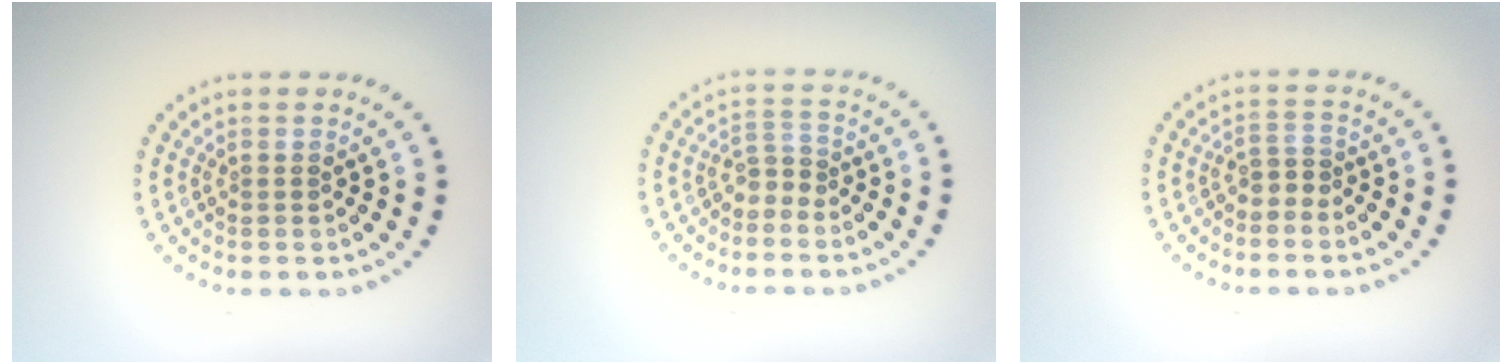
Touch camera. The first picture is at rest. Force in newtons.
{"total": 1.6, "press": 1.1, "slide": 1.2}
{"total": 1.6, "press": 1.2, "slide": 1.0}